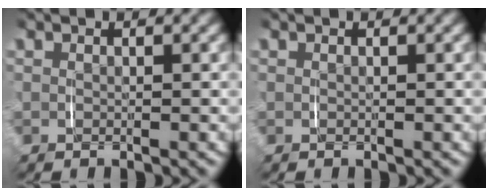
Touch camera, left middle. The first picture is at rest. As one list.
[{"total": 0.0}]